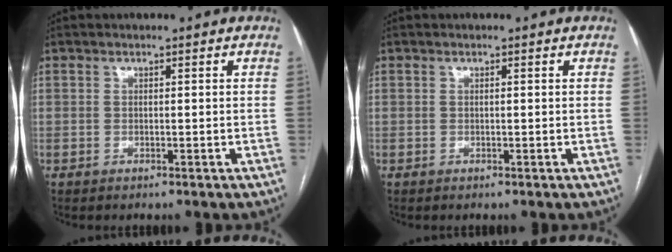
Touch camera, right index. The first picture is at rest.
{"total": 0.0}